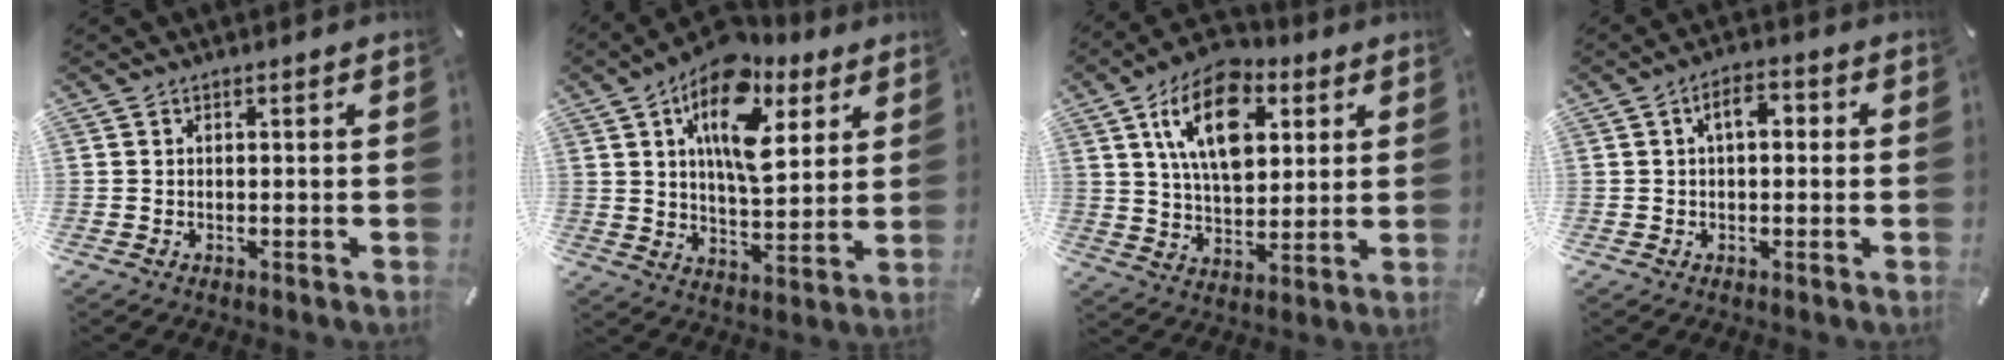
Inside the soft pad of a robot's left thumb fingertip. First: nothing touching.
{"total": 17.5, "force": [9.0, 9.1, 12.0], "torque": [-0.188, -0.034, 0.151]}
{"total": 16.6, "force": [6.7, 10.0, 11.4], "torque": [-0.196, -0.009, 0.115]}
{"total": 5.1, "force": [0.5, 2.8, 4.2], "torque": [-0.067, 0.010, 0.002]}